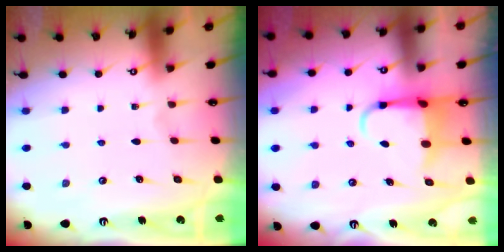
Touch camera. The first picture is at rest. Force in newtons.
{"total": 5.2, "press": 5.1, "slide": 1.0}